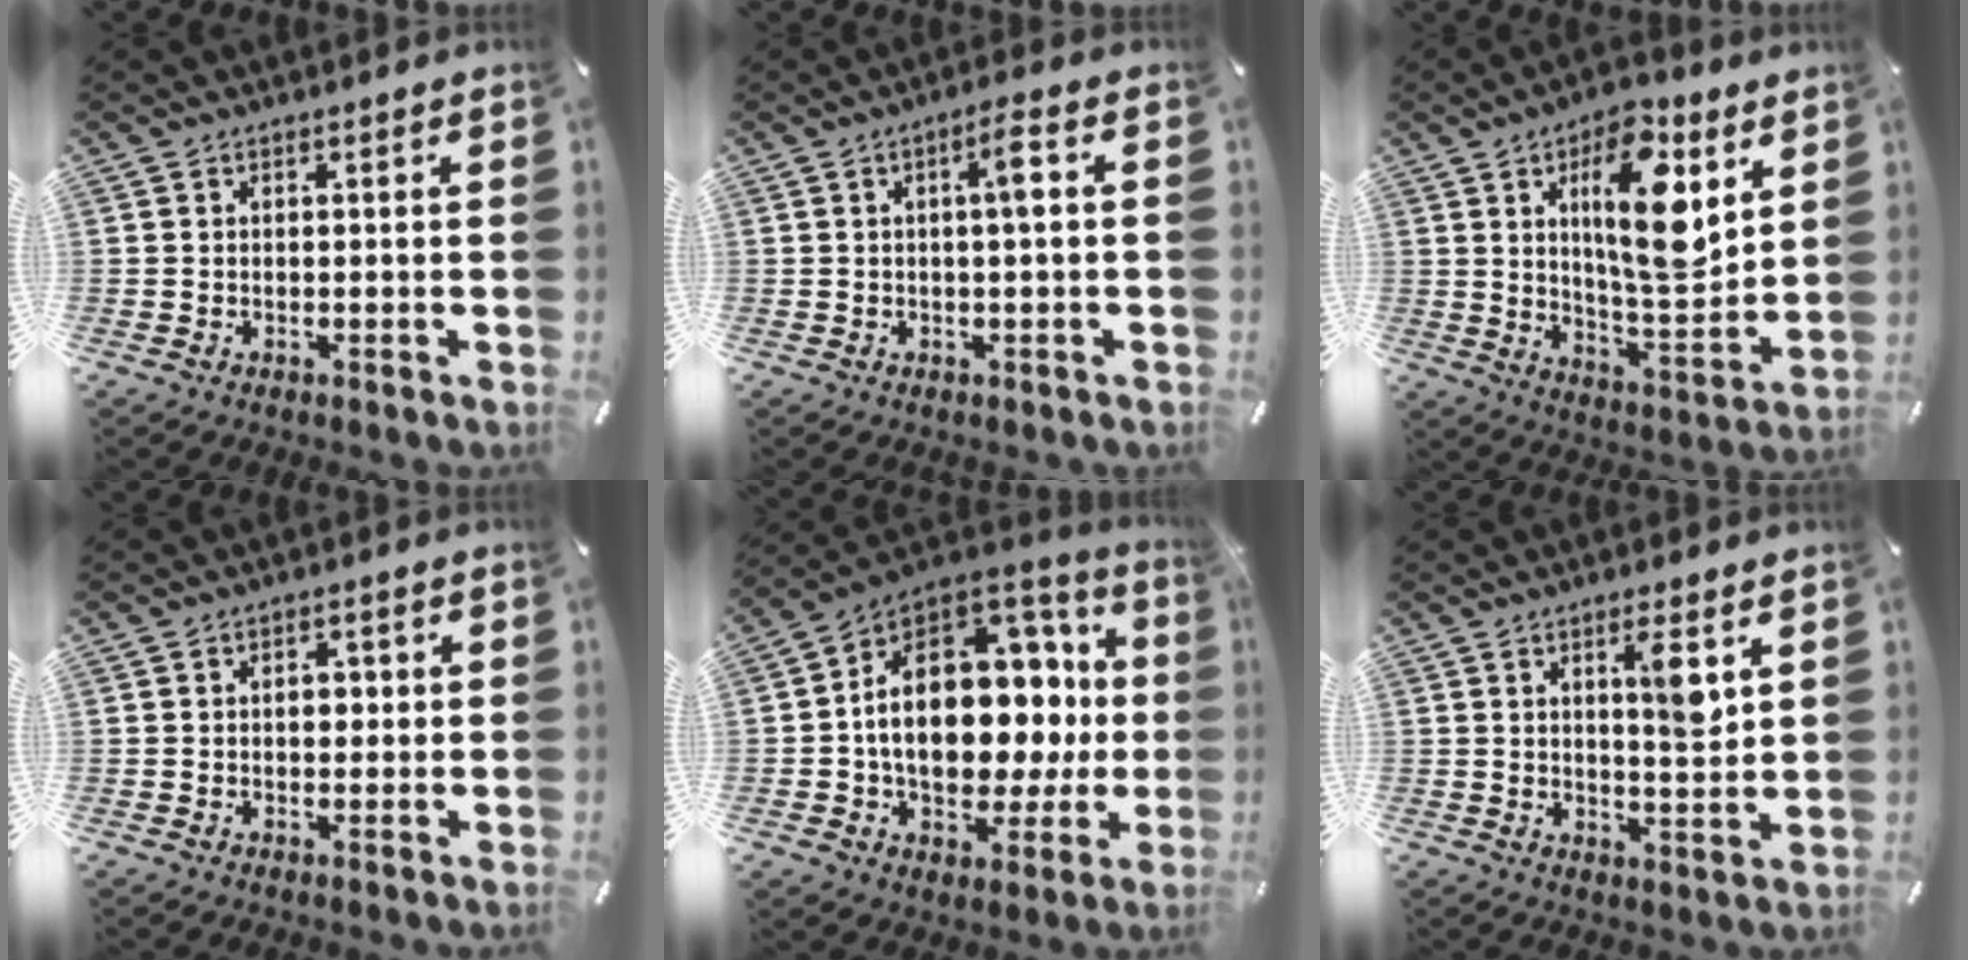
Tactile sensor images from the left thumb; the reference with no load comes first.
{"total": 5.2, "force": [0.6, 0.8, 5.1], "torque": [-0.089, 0.006, 0.003]}
{"total": 17.9, "force": [6.9, 7.6, 14.6], "torque": [-0.232, -0.029, 0.108]}
{"total": 3.1, "force": [0.0, 2.2, 2.1], "torque": [-0.018, -0.002, -0.009]}
{"total": 20.9, "force": [1.0, 14.5, 15.1], "torque": [-0.231, -0.020, 0.026]}
{"total": 6.8, "force": [2.8, 1.4, 6.1], "torque": [-0.086, -0.014, 0.036]}